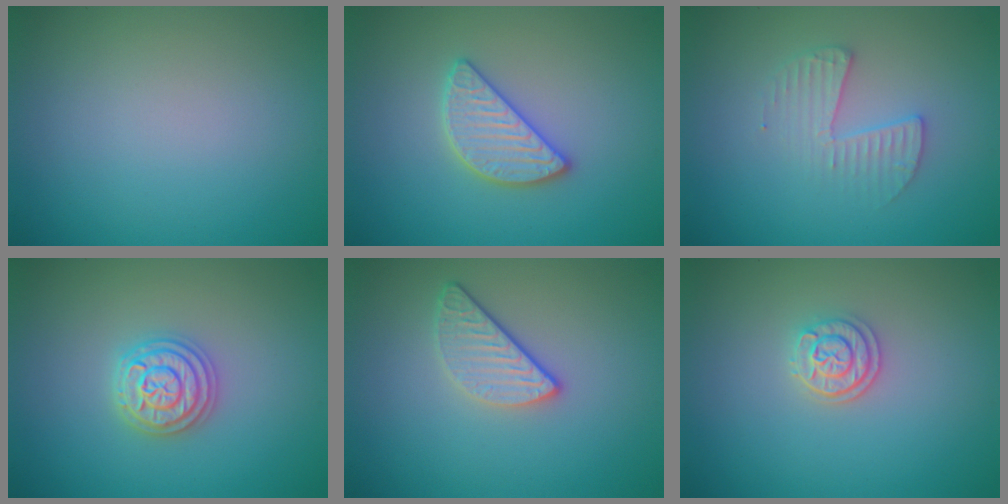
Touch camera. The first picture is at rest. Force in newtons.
{"total": 3.0, "press": 3.0, "slide": 0.2}
{"total": 2.3, "press": 2.3, "slide": 0.3}
{"total": 3.7, "press": 3.6, "slide": 0.5}
{"total": 2.7, "press": 2.3, "slide": 1.3}
{"total": 2.2, "press": 2.1, "slide": 0.9}